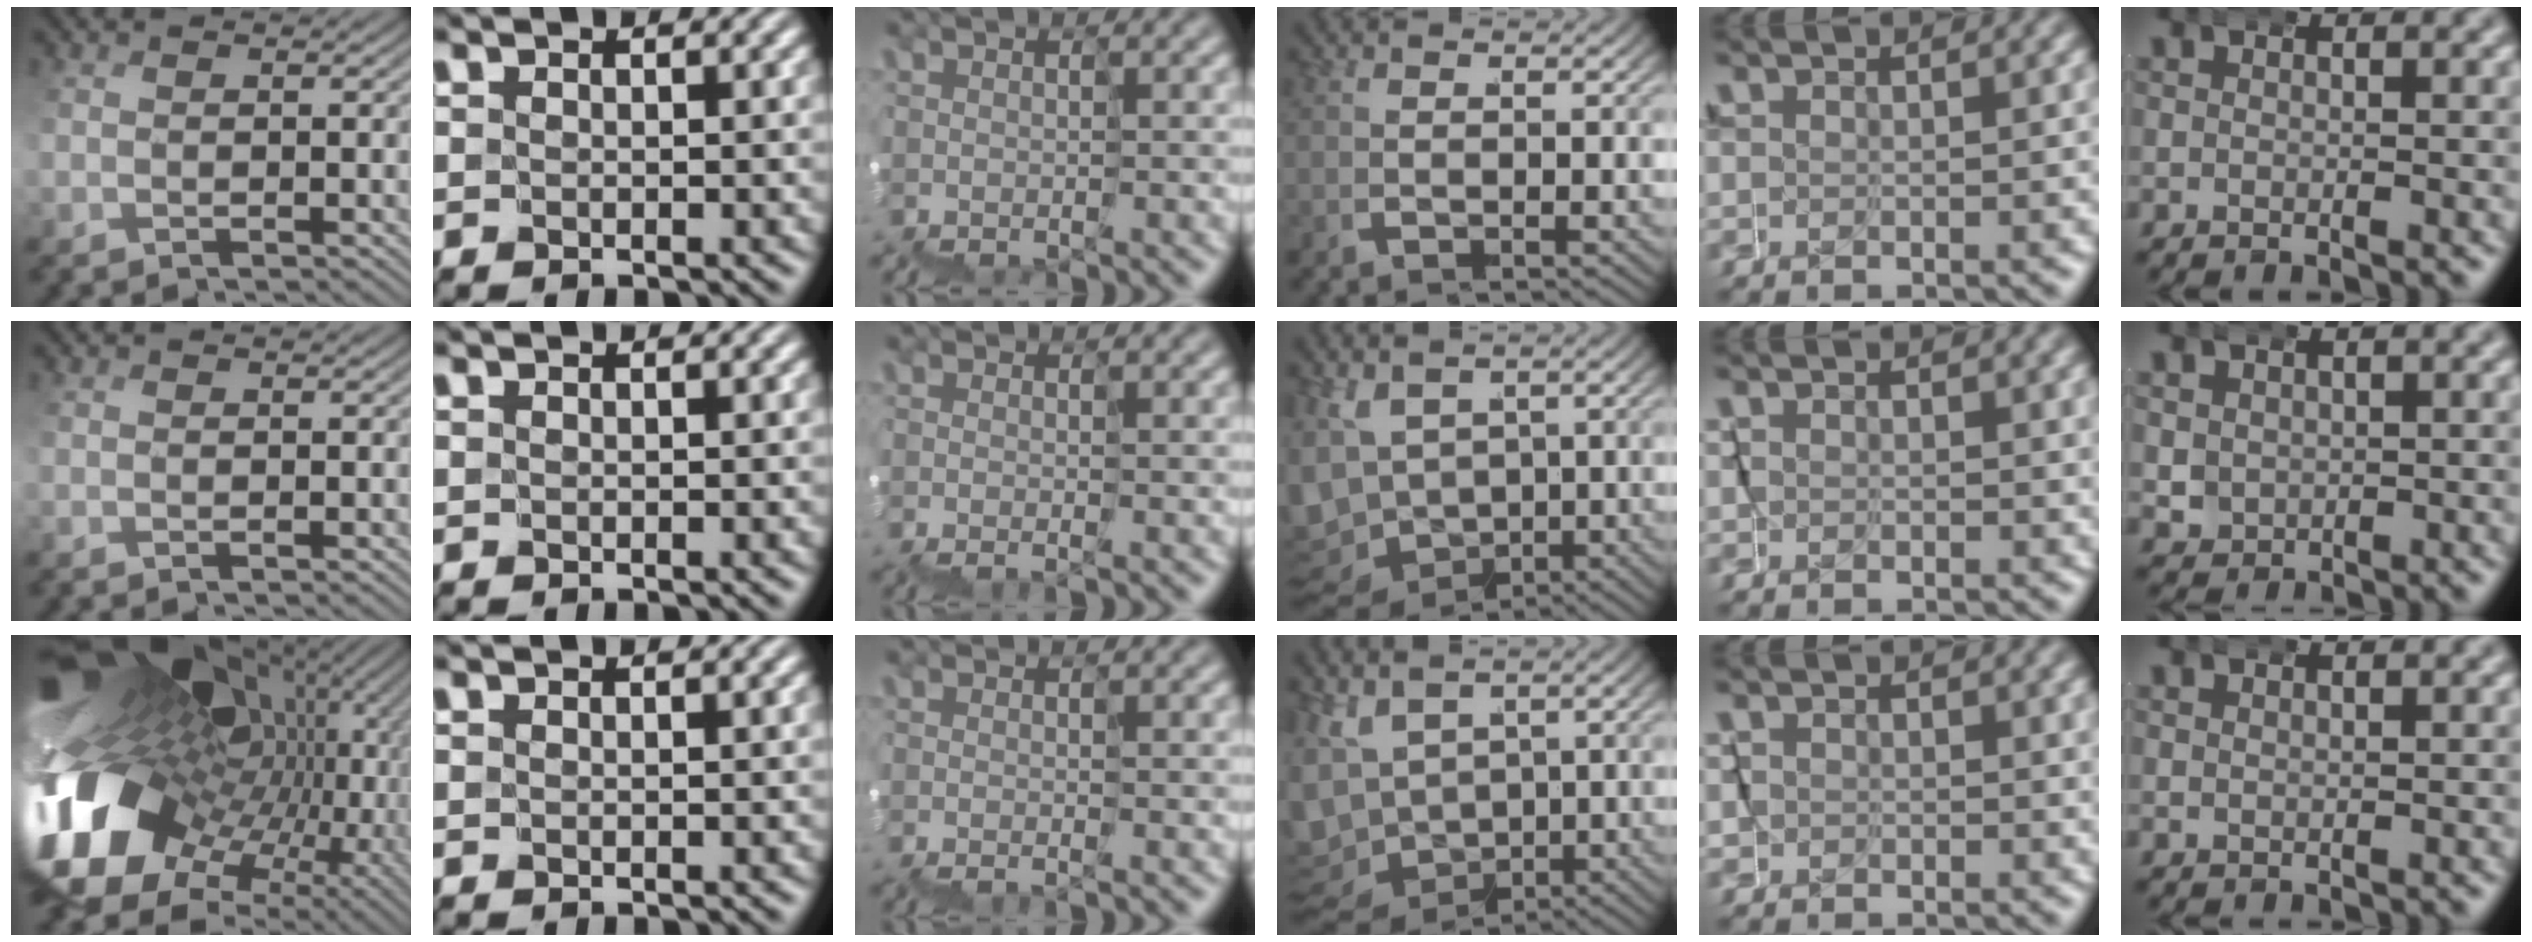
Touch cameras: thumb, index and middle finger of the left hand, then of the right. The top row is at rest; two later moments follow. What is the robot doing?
{"motion": "wrap", "object": "ethernet cable"}